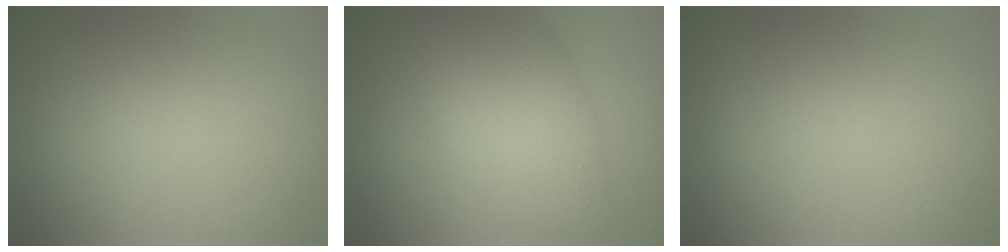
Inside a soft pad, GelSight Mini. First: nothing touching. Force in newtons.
{"total": 6.8, "press": 6.8, "slide": 0.2}
{"total": 0.0}